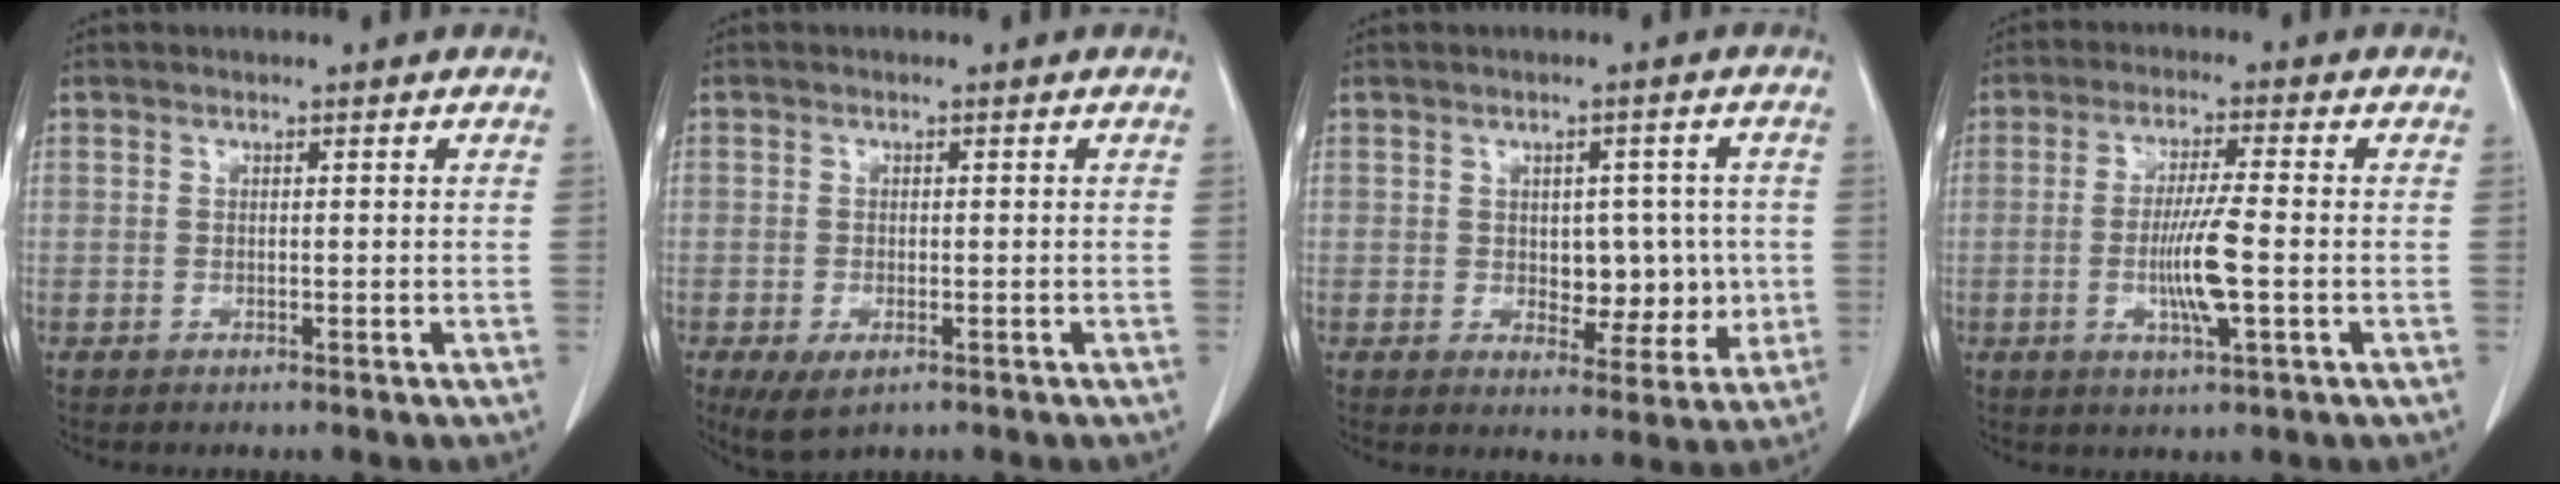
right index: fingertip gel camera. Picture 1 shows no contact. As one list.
[{"total": 4.1, "force": [-2.2, 1.9, 2.9], "torque": [-0.053, -0.008, -0.028]}, {"total": 6.8, "force": [-0.1, 4.1, 5.5], "torque": [-0.058, 0.009, 0.010]}, {"total": 7.5, "force": [-1.5, 0.1, 7.4], "torque": [-0.139, -0.009, -0.028]}]